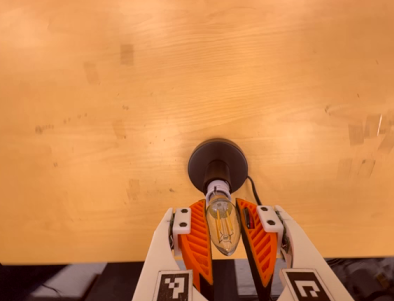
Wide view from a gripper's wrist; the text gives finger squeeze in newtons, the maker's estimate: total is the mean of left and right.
{"total": 11.3, "left": 9.8, "right": 12.9}